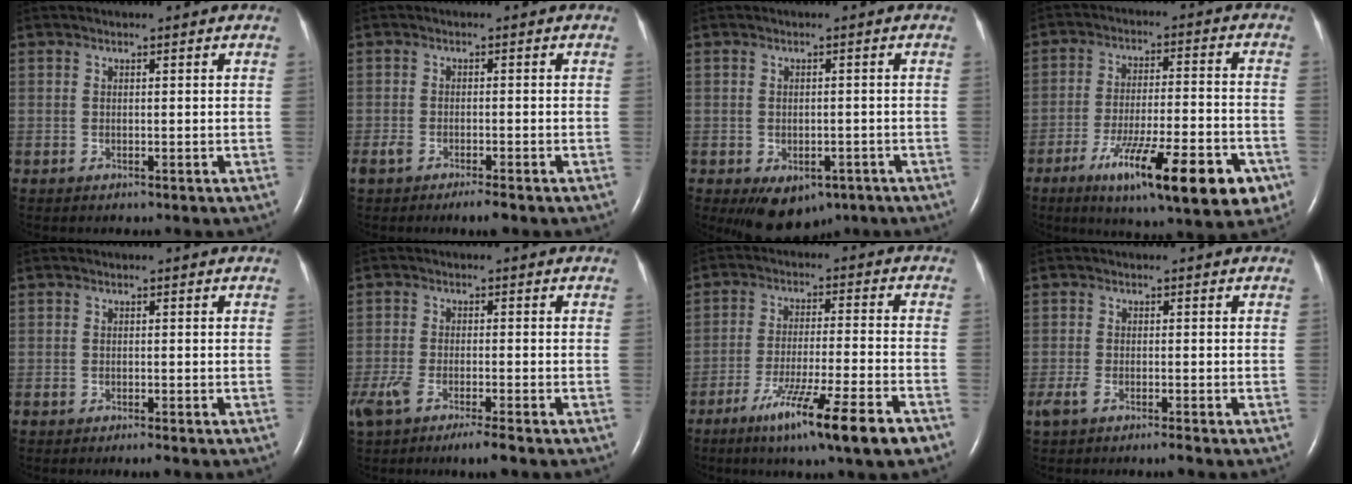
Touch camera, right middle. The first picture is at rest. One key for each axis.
{"total": 3.5, "fx": -2.4, "fy": 0.6, "fz": 2.4, "tx": -0.046, "ty": -0.006, "tz": -0.041}
{"total": 7.1, "fx": -4.2, "fy": 4.4, "fz": 3.6, "tx": -0.049, "ty": 0.001, "tz": -0.050}
{"total": 18.6, "fx": -9.7, "fy": 3.2, "fz": 15.5, "tx": -0.193, "ty": -0.016, "tz": -0.142}
{"total": 1.3, "fx": -1.0, "fy": 0.1, "fz": 0.8, "tx": -0.019, "ty": -0.004, "tz": -0.016}
{"total": 7.0, "fx": -4.7, "fy": 0.9, "fz": 5.1, "tx": -0.098, "ty": -0.013, "tz": -0.081}
{"total": 13.9, "fx": -8.6, "fy": -0.5, "fz": 10.9, "tx": -0.180, "ty": -0.040, "tz": -0.138}
{"total": 2.9, "fx": -2.0, "fy": 0.4, "fz": 2.1, "tx": -0.048, "ty": -0.006, "tz": -0.040}